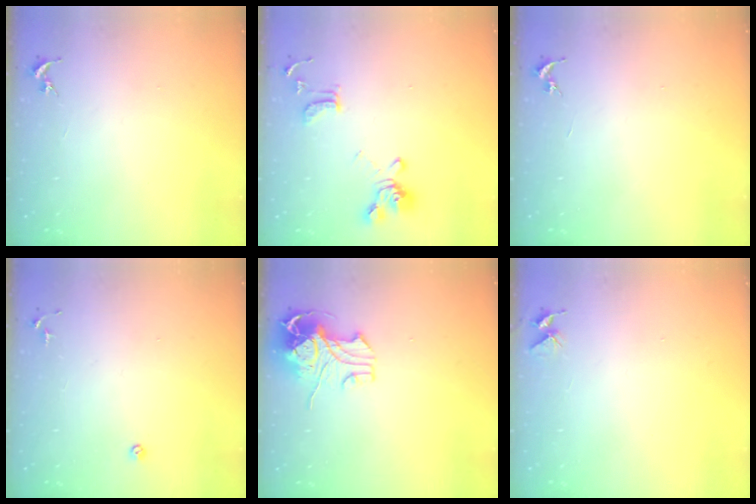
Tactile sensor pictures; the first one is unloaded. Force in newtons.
{"total": 14.3, "press": 14.2, "slide": 1.5}
{"total": 0.0}
{"total": 3.4, "press": 3.3, "slide": 0.7}
{"total": 10.7, "press": 10.6, "slide": 1.8}
{"total": 4.0, "press": 4.0, "slide": 0.3}